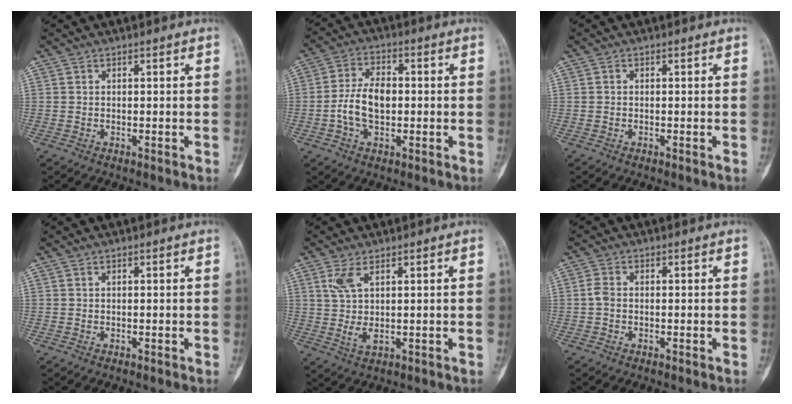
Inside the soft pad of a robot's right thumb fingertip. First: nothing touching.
{"total": 8.2, "force": [-0.9, 4.9, 6.5], "torque": [-0.121, 0.018, -0.021]}
{"total": 0.0}
{"total": 0.0}
{"total": 5.1, "force": [1.8, 1.9, 4.4], "torque": [-0.101, -0.008, 0.045]}
{"total": 1.8, "force": [-0.3, 1.3, 1.3], "torque": [-0.026, 0.002, -0.012]}